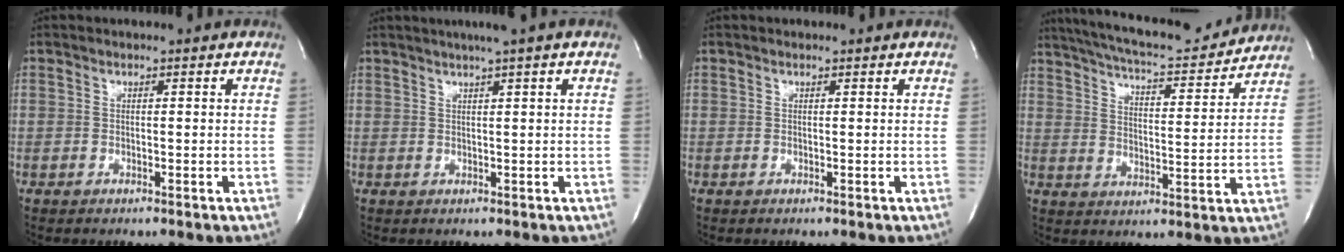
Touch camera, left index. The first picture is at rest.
{"total": 4.1, "force": [2.8, -0.9, 2.8], "torque": [-0.042, 0.015, 0.046]}
{"total": 0.0}
{"total": 17.8, "force": [16.1, 2.8, 7.0], "torque": [-0.119, 0.007, 0.229]}